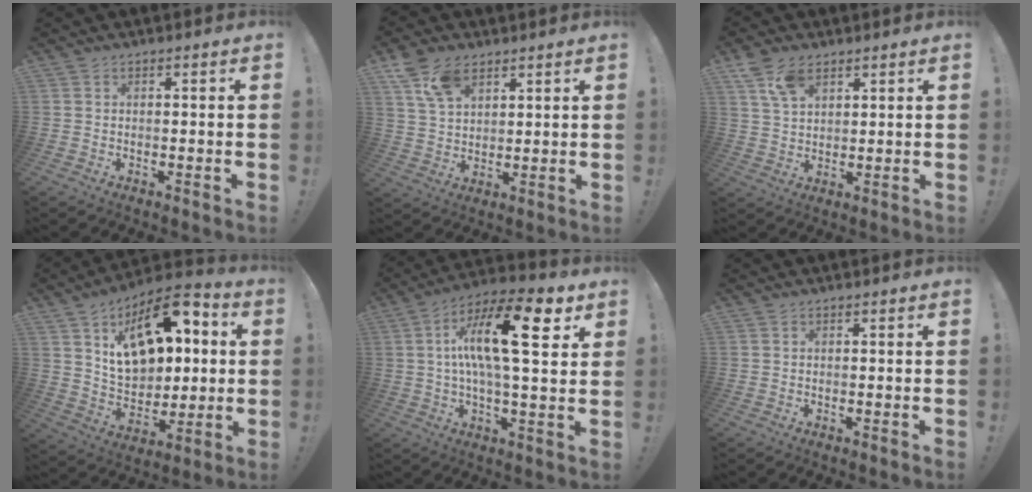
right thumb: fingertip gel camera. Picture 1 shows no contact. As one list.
[{"total": 10.4, "force": [6.3, 6.4, 5.3], "torque": [-0.090, -0.022, 0.122]}, {"total": 8.1, "force": [4.9, 4.6, 4.5], "torque": [-0.077, -0.015, 0.094]}, {"total": 19.6, "force": [8.0, 11.8, 13.5], "torque": [-0.191, -0.037, 0.141]}, {"total": 20.5, "force": [5.8, 6.7, 18.5], "torque": [-0.307, -0.016, 0.078]}, {"total": 0.0}]